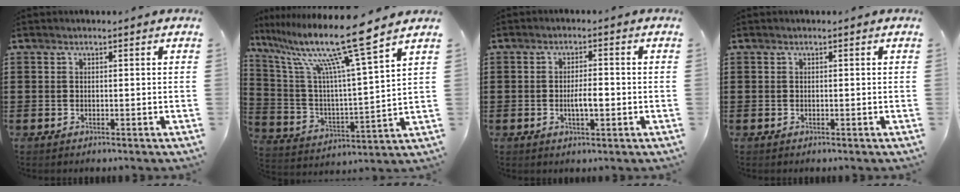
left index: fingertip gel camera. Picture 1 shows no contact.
{"total": 14.7, "force": [10.9, 0.1, 9.9], "torque": [-0.221, -0.069, 0.173]}
{"total": 3.6, "force": [-0.6, 1.1, 3.4], "torque": [-0.060, 0.003, -0.012]}
{"total": 0.0}